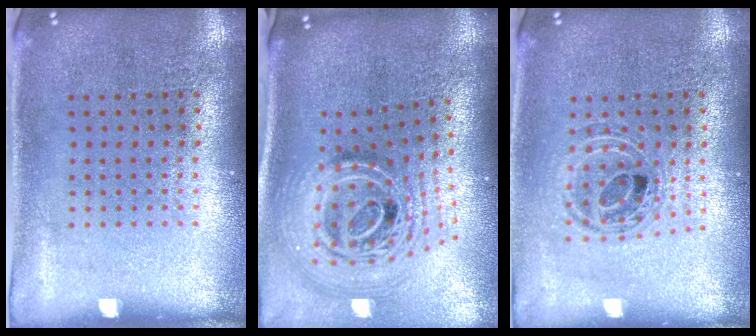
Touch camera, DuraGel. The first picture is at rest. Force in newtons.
{"total": 3.0, "press": 2.1, "slide": 2.2}
{"total": 0.5, "press": 0.5, "slide": 0.2}